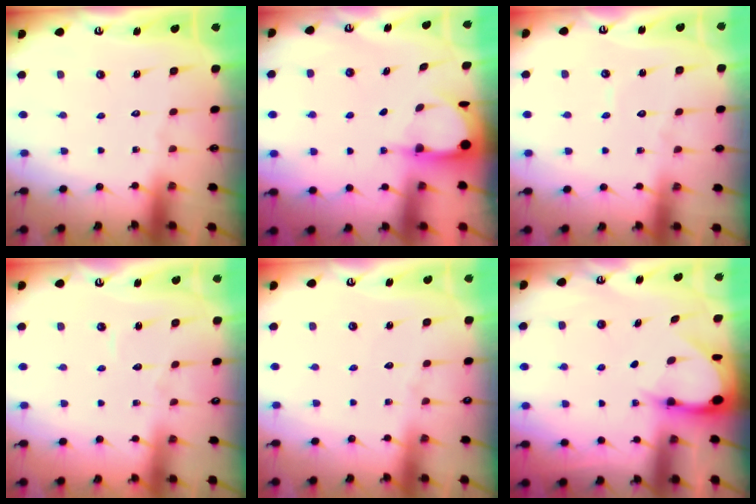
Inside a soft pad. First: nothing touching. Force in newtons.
{"total": 3.9, "press": 3.9, "slide": 0.3}
{"total": 3.3, "press": 3.3, "slide": 0.1}
{"total": 2.8, "press": 2.8, "slide": 0.0}
{"total": 2.8, "press": 2.8, "slide": 0.4}
{"total": 4.2, "press": 4.2, "slide": 0.3}